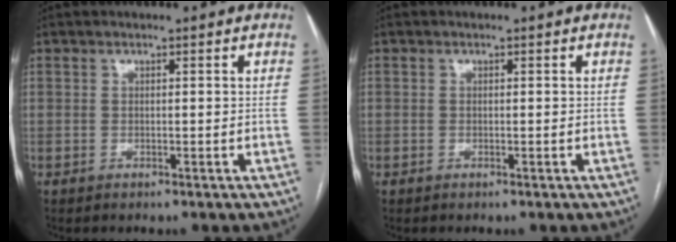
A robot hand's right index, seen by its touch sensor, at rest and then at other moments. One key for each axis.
{"total": 0.0}